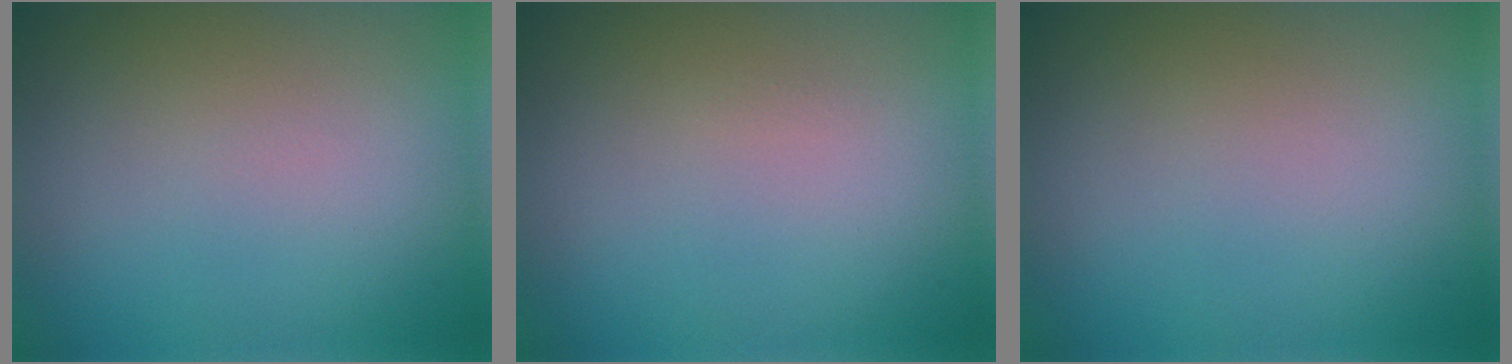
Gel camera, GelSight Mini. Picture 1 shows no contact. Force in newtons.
{"total": 0.0}
{"total": 0.0}